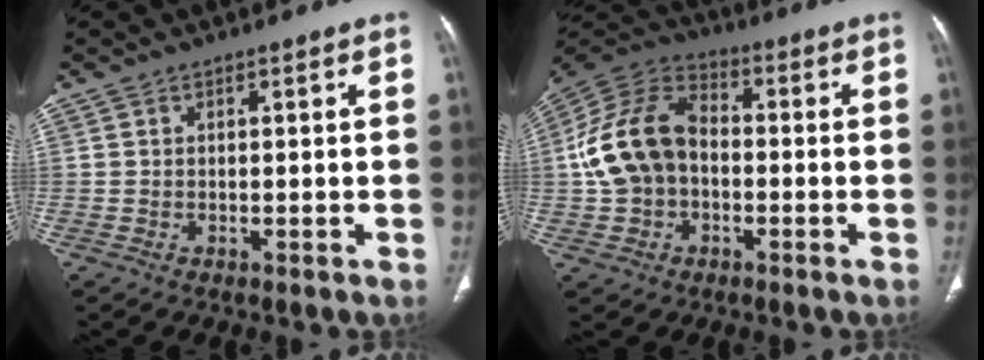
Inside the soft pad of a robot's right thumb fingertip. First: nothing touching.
{"total": 14.9, "force": [-0.8, 10.8, 10.3], "torque": [-0.192, 0.038, -0.025]}